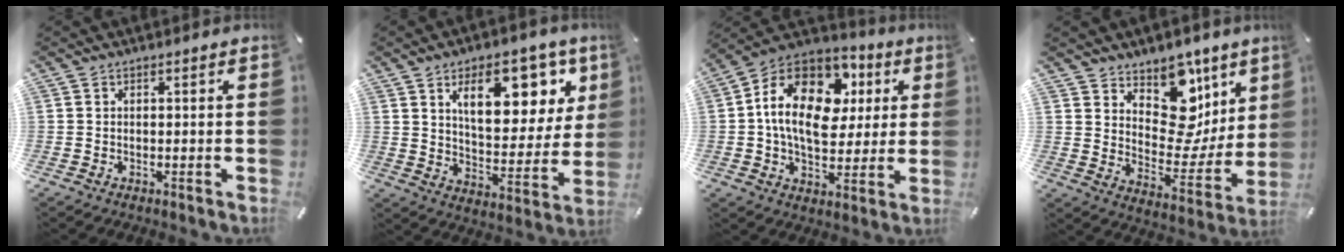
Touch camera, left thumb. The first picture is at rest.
{"total": 17.3, "force": [9.1, 8.9, 11.7], "torque": [-0.158, -0.039, 0.150]}
{"total": 19.7, "force": [4.2, 13.4, 13.8], "torque": [-0.270, 0.001, 0.073]}
{"total": 15.0, "force": [8.3, 10.3, 7.1], "torque": [-0.072, -0.084, 0.146]}